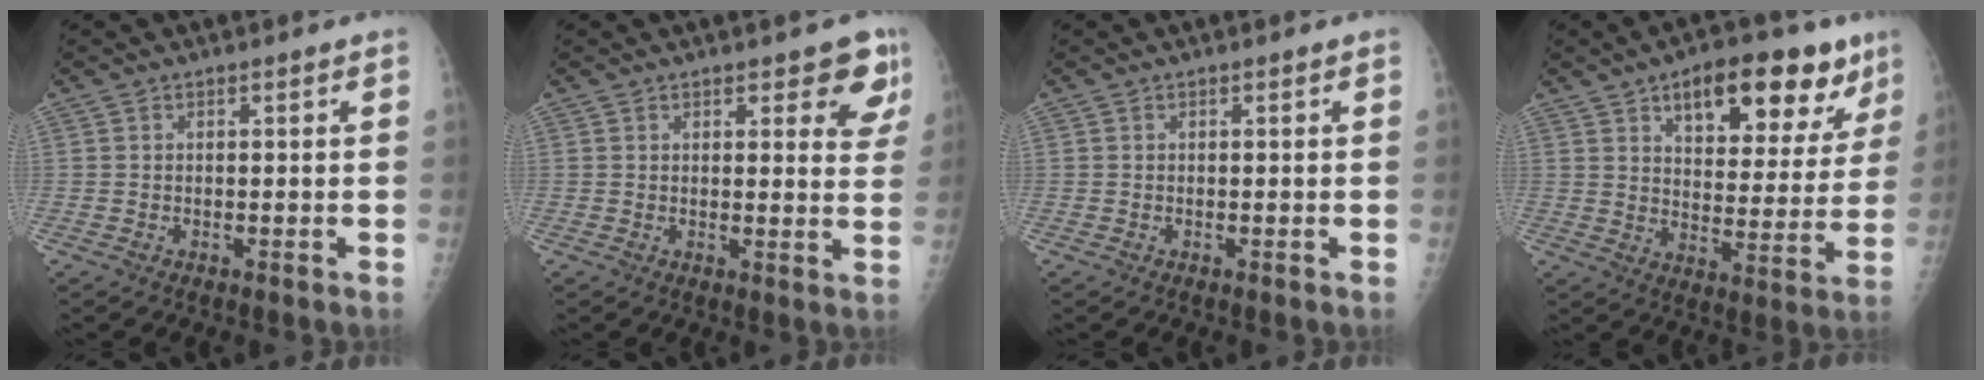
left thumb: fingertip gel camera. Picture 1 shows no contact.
{"total": 6.3, "force": [4.1, 2.7, 3.9], "torque": [-0.006, -0.023, 0.039]}
{"total": 0.0}
{"total": 19.2, "force": [10.9, 9.0, 13.0], "torque": [-0.129, -0.030, 0.159]}